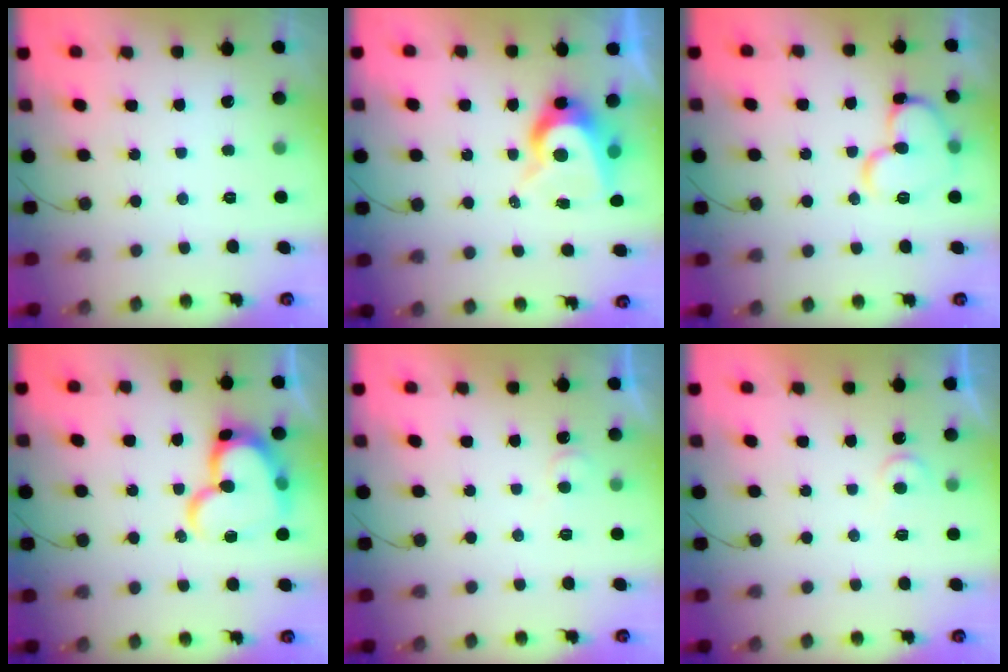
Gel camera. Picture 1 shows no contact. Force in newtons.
{"total": 8.5, "press": 8.4, "slide": 0.8}
{"total": 12.5, "press": 12.3, "slide": 1.9}
{"total": 17.8, "press": 17.7, "slide": 1.8}
{"total": 4.4, "press": 4.3, "slide": 0.4}
{"total": 4.0, "press": 3.9, "slide": 0.3}